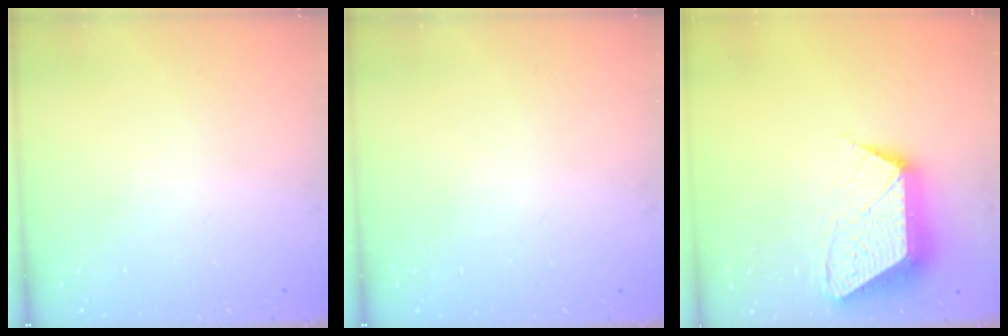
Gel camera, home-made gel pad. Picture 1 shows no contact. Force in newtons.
{"total": 0.0}
{"total": 14.0, "press": 14.0, "slide": 0.9}